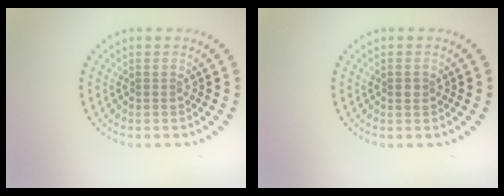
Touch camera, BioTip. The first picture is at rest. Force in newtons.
{"total": 1.0, "press": 1.0, "slide": 0.1}